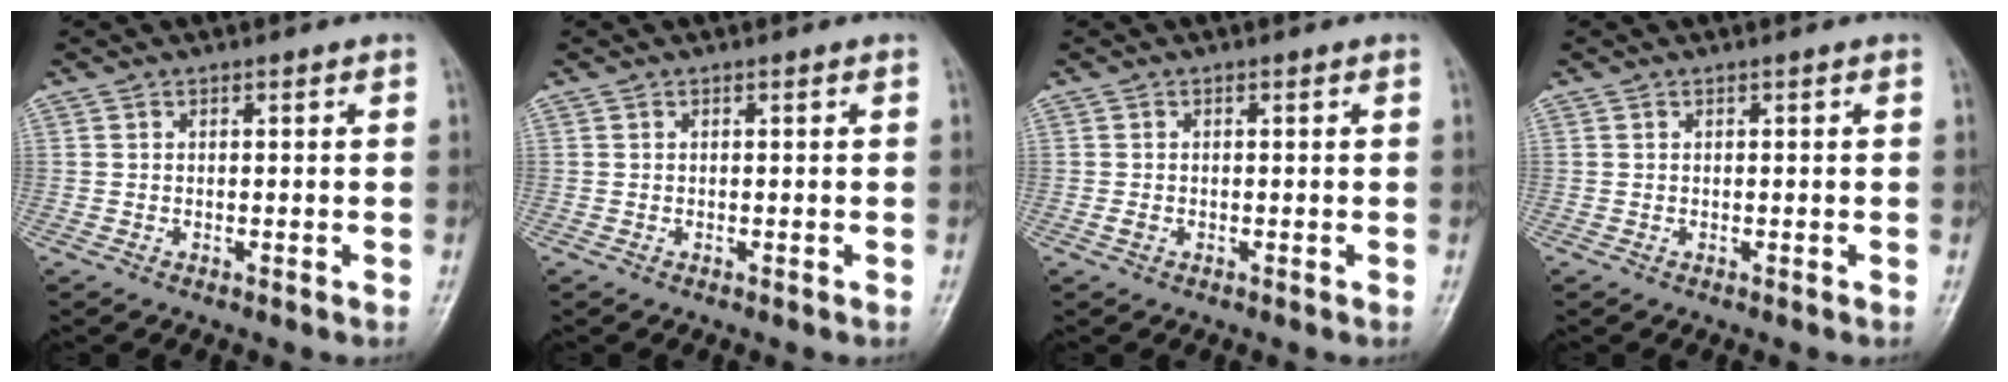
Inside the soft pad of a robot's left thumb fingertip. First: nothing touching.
{"total": 0.0}
{"total": 0.9, "force": [-0.2, 0.7, 0.5], "torque": [-0.009, -0.001, -0.004]}
{"total": 0.0}